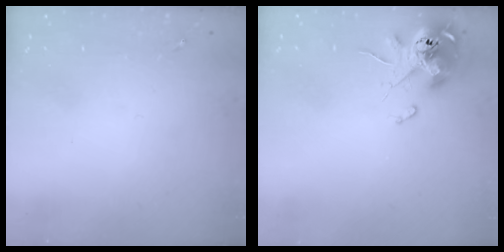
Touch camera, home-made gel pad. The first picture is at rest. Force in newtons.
{"total": 11.4, "press": 11.2, "slide": 1.6}